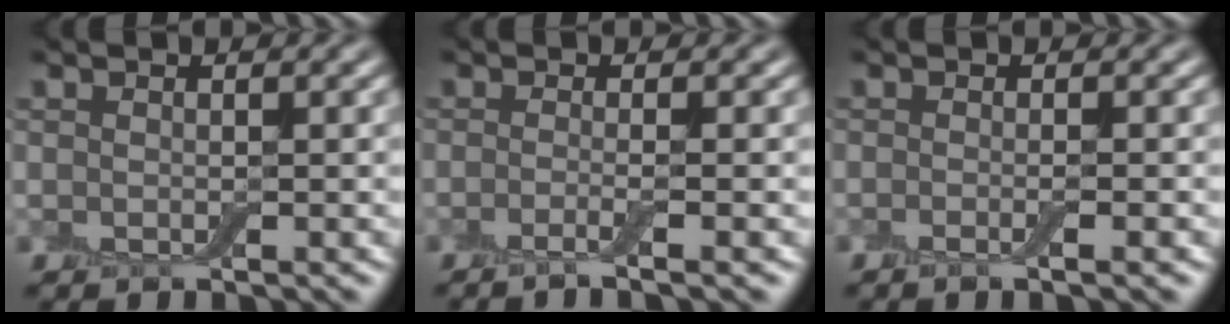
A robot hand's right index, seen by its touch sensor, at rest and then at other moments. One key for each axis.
{"total": 2.1, "fx": -0.8, "fy": 0.6, "fz": 1.8, "tx": -0.015, "ty": -0.008, "tz": -0.025}
{"total": 1.9, "fx": -0.5, "fy": 0.6, "fz": 1.7, "tx": -0.007, "ty": 0.000, "tz": -0.015}